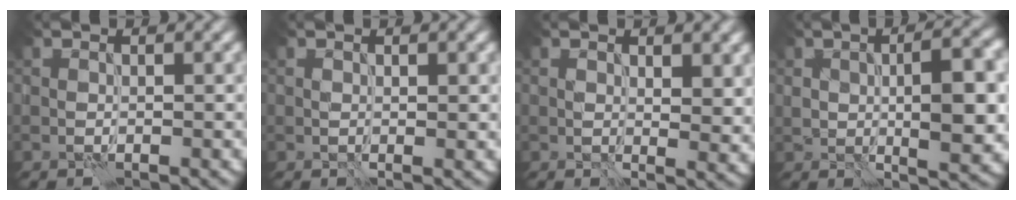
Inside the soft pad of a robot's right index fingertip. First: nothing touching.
{"total": 1.1, "force": [0.1, 0.4, 1.0], "torque": [-0.013, -0.001, 0.003]}
{"total": 3.2, "force": [0.9, 1.3, 2.8], "torque": [-0.041, -0.008, 0.017]}
{"total": 7.0, "force": [0.3, 2.7, 6.5], "torque": [-0.103, 0.001, 0.007]}